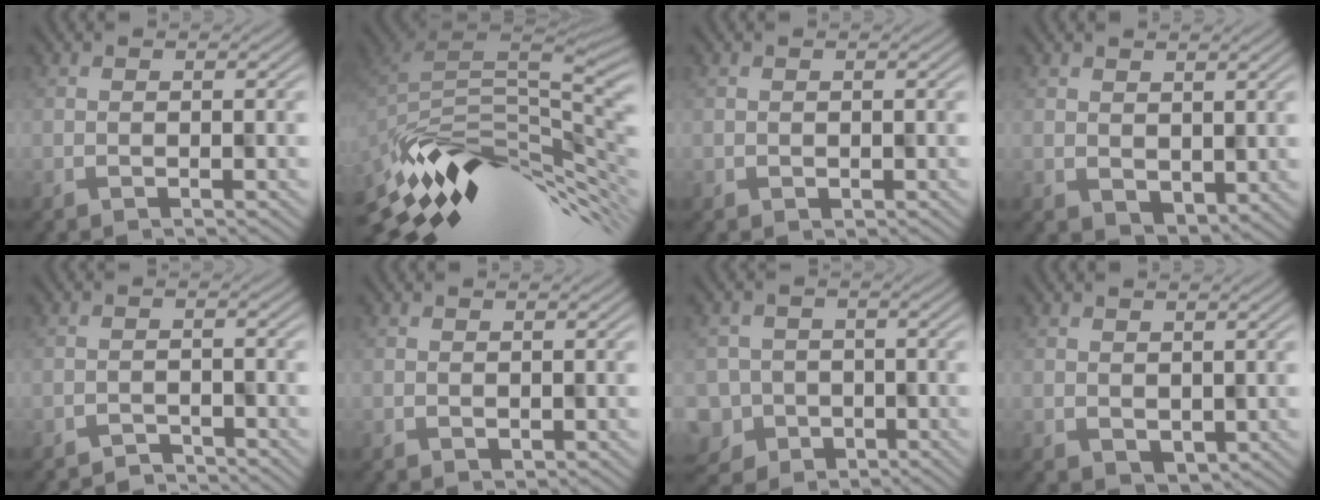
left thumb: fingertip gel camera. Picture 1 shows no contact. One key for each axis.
{"total": 12.5, "fx": -4.5, "fy": 4.8, "fz": 10.6, "tx": -0.203, "ty": -0.016, "tz": -0.077}
{"total": 0.5, "fx": 0.1, "fy": 0.5, "fz": -0.1, "tx": 0.005, "ty": -0.003, "tz": 0.004}
{"total": 2.9, "fx": 0.3, "fy": 2.3, "fz": 1.8, "tx": -0.028, "ty": -0.016, "tz": 0.019}
{"total": 2.1, "fx": -2.1, "fy": 0.2, "fz": 0.0, "tx": 0.003, "ty": 0.003, "tz": -0.037}
{"total": 0.7, "fx": 0.3, "fy": 0.6, "fz": 0.2, "tx": -0.002, "ty": -0.003, "tz": 0.008}
{"total": 7.1, "fx": -3.9, "fy": 5.9, "fz": 0.9, "tx": -0.029, "ty": -0.027, "tz": -0.066}
{"total": 2.3, "fx": 0.1, "fy": 2.0, "fz": 1.2, "tx": -0.021, "ty": -0.013, "tz": 0.014}